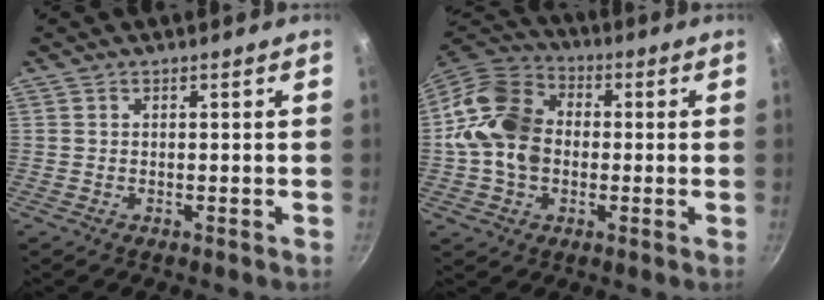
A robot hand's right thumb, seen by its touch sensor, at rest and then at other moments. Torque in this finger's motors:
{"motor_torque": [1.43, 3.19, 1.20, -0.42, 0.22]}